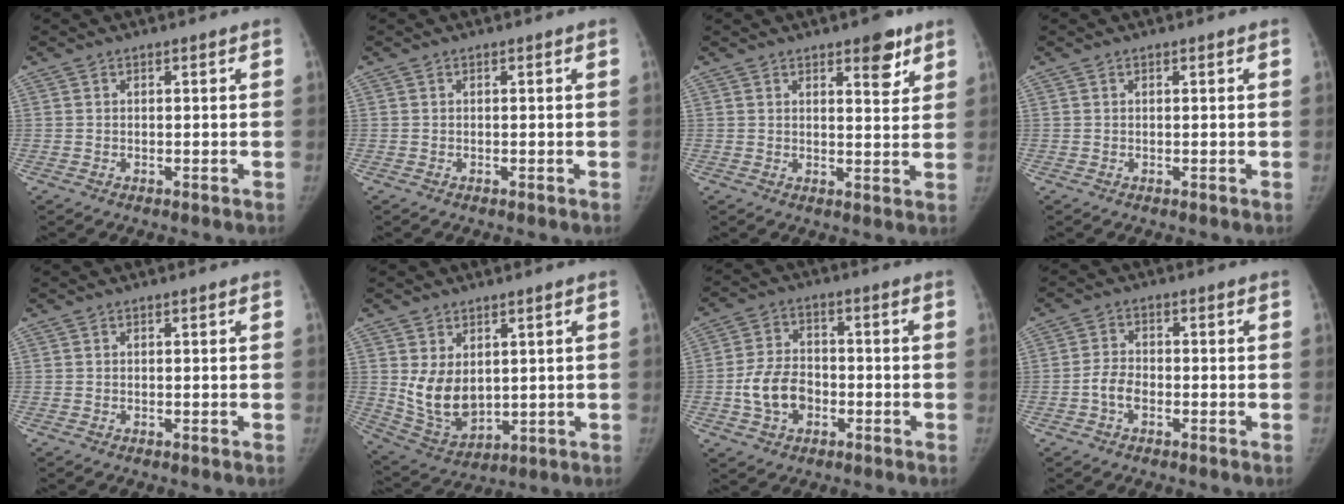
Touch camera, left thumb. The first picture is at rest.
{"total": 0.0}
{"total": 5.8, "force": [3.6, 2.2, 4.0], "torque": [-0.034, -0.021, 0.046]}
{"total": 0.0}
{"total": 0.0}
{"total": 9.9, "force": [1.9, 6.6, 7.0], "torque": [-0.107, -0.022, 0.062]}
{"total": 9.0, "force": [-2.4, 6.5, 5.7], "torque": [-0.094, 0.021, -0.046]}
{"total": 3.7, "force": [-1.4, 2.3, 2.5], "torque": [-0.048, 0.016, -0.031]}